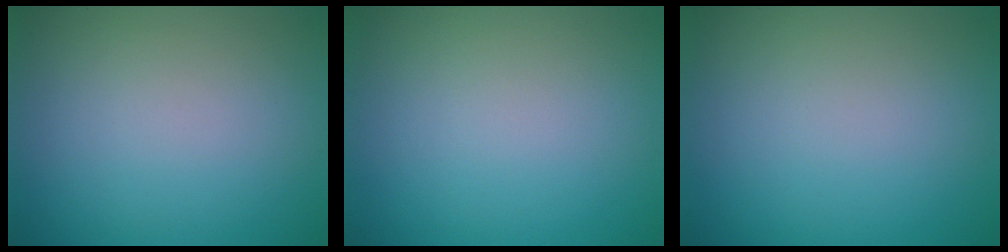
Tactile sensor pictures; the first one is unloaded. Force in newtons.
{"total": 0.0}
{"total": 0.0}